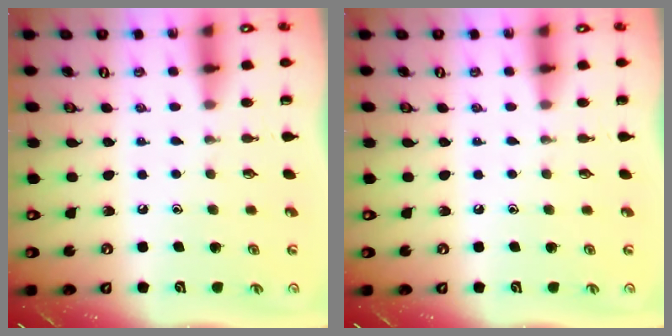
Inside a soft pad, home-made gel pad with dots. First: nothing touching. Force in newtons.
{"total": 0.0}